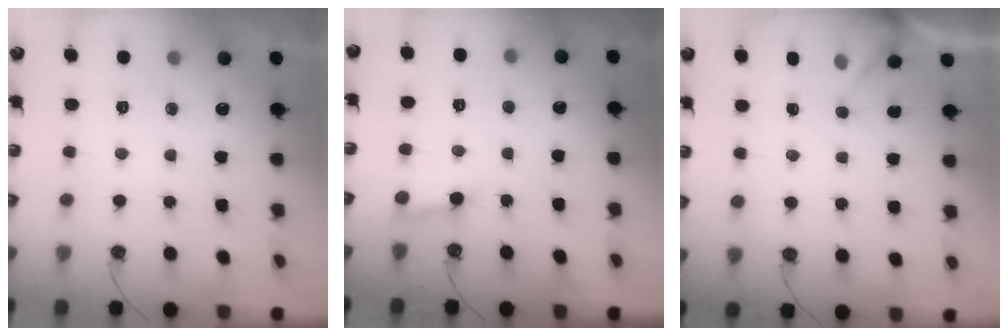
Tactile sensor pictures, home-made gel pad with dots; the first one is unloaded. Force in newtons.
{"total": 3.7, "press": 3.7, "slide": 0.3}
{"total": 3.1, "press": 3.1, "slide": 0.3}